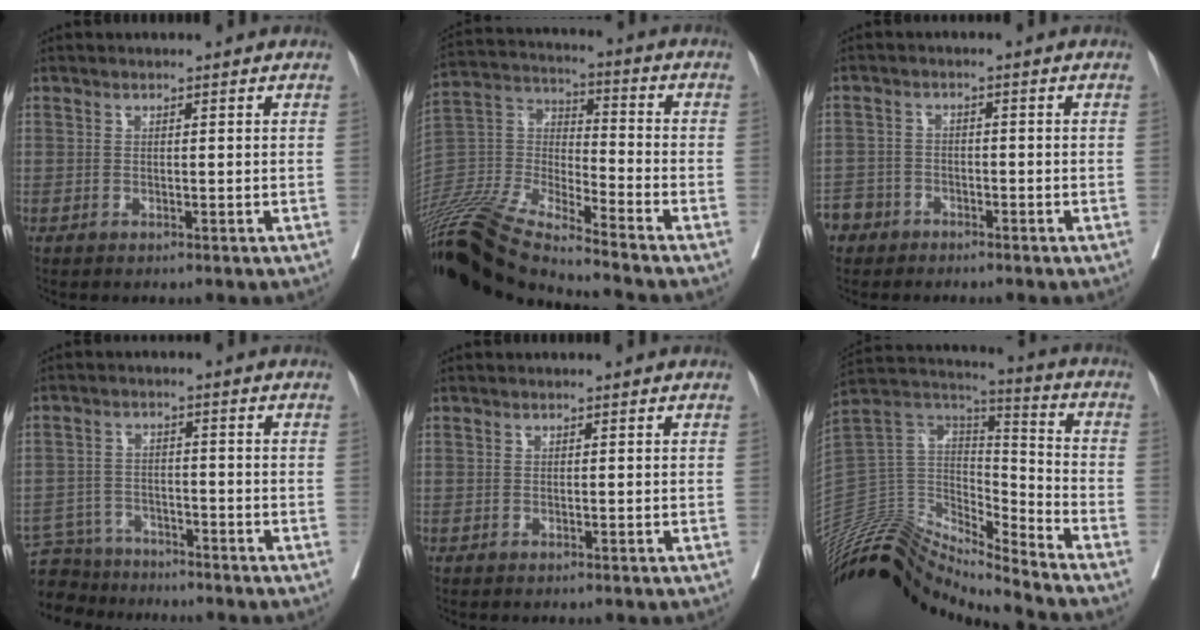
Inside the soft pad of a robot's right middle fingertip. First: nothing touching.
{"total": 18.7, "force": [-16.2, 0.5, 9.2], "torque": [-0.199, 0.003, -0.312]}
{"total": 5.0, "force": [-3.7, 3.3, -0.2], "torque": [0.002, 0.005, -0.074]}
{"total": 7.1, "force": [-6.7, 2.3, -0.3], "torque": [0.007, 0.010, -0.117]}
{"total": 0.0}
{"total": 17.5, "force": [-16.7, 2.4, 4.9], "torque": [-0.081, 0.071, -0.300]}